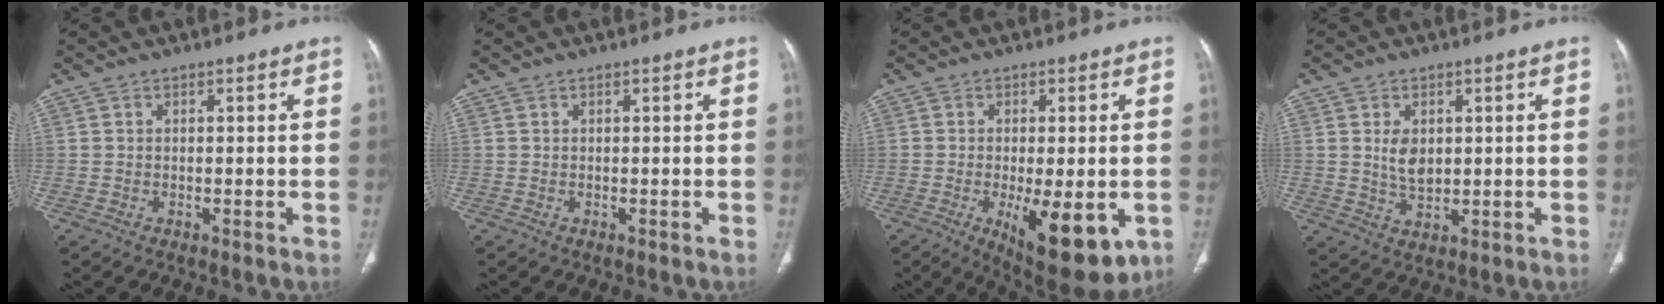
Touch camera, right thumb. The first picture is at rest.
{"total": 0.0}
{"total": 14.4, "force": [-4.4, 5.5, 12.5], "torque": [-0.160, -0.017, -0.048]}
{"total": 4.9, "force": [1.0, 3.2, 3.6], "torque": [-0.052, -0.011, 0.027]}